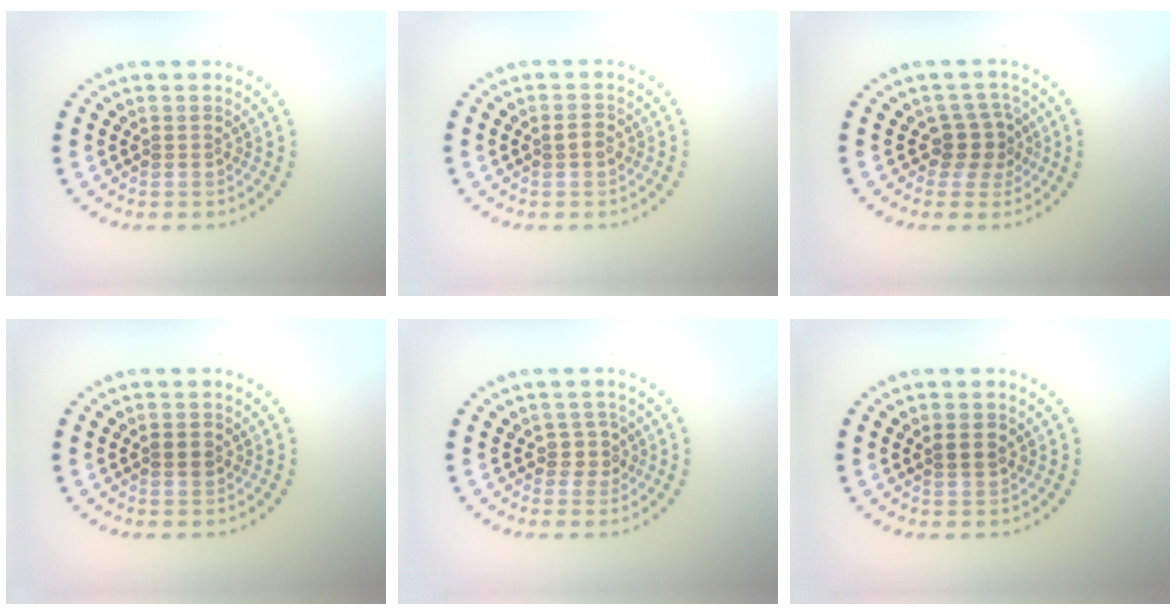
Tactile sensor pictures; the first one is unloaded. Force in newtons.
{"total": 1.3, "press": 1.3, "slide": 0.1}
{"total": 2.6, "press": 2.1, "slide": 1.6}
{"total": 1.2, "press": 1.2, "slide": 0.1}
{"total": 1.6, "press": 1.2, "slide": 1.0}
{"total": 1.6, "press": 1.5, "slide": 0.3}